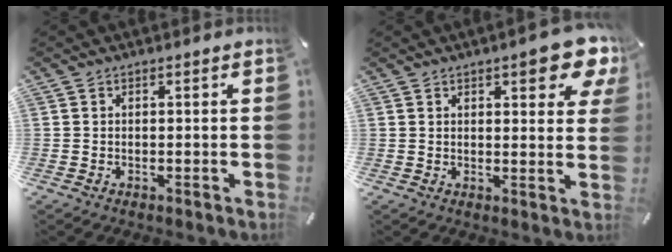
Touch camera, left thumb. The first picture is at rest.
{"total": 9.8, "force": [5.6, 3.3, 7.4], "torque": [-0.092, -0.030, 0.091]}